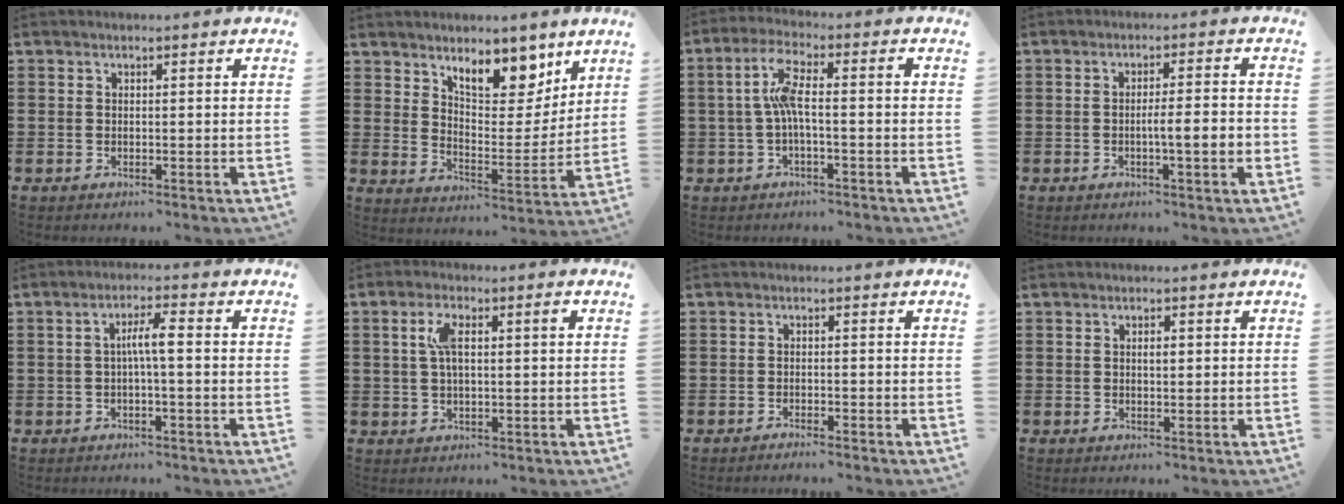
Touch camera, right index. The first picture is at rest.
{"total": 9.8, "force": [7.5, 4.3, 4.6], "torque": [-0.080, -0.038, 0.133]}
{"total": 5.8, "force": [-0.6, 1.3, 5.7], "torque": [-0.118, 0.001, -0.018]}
{"total": 5.0, "force": [-1.1, 0.2, 4.9], "torque": [-0.084, -0.005, -0.021]}
{"total": 3.9, "force": [-0.3, 0.4, 3.8], "torque": [-0.072, 0.005, -0.010]}
{"total": 5.1, "force": [1.1, 1.4, 4.8], "torque": [-0.088, 0.006, 0.013]}
{"total": 1.2, "force": [-1.2, -0.1, 0.1], "torque": [-0.005, 0.002, -0.024]}
{"total": 1.3, "force": [0.2, 0.4, 1.2], "torque": [-0.023, 0.003, 0.002]}